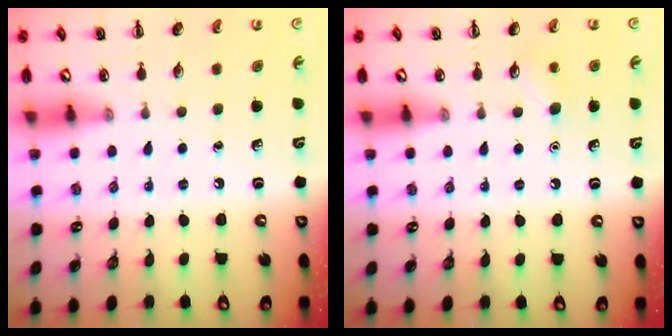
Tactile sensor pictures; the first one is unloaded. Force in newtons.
{"total": 5.1, "press": 4.9, "slide": 1.3}